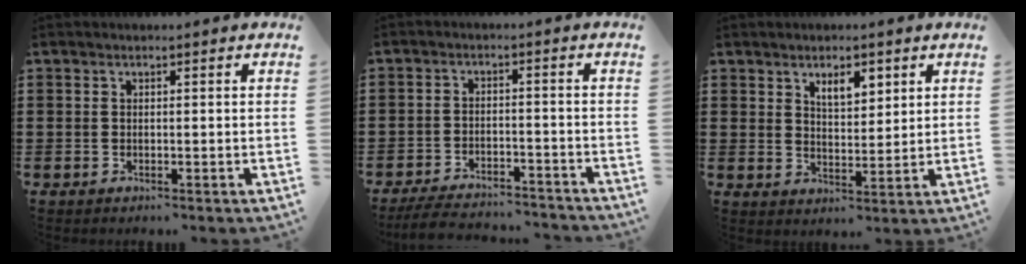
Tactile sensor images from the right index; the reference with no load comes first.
{"total": 5.1, "force": [-4.9, 0.5, 1.1], "torque": [-0.026, 0.001, -0.099]}
{"total": 4.3, "force": [2.7, 1.9, 2.7], "torque": [-0.043, 0.002, 0.045]}